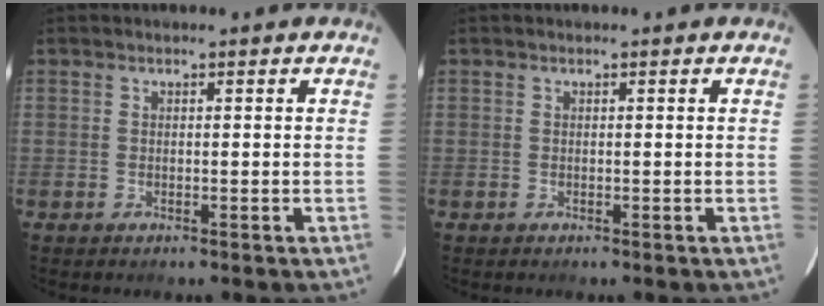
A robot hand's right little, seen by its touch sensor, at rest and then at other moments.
{"total": 0.0}